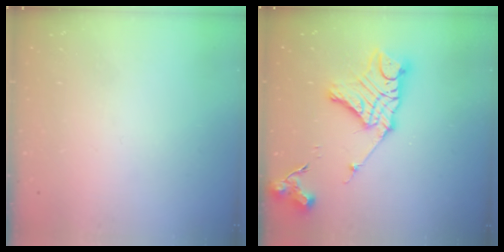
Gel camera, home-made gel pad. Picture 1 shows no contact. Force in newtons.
{"total": 15.1, "press": 15.1, "slide": 1.2}